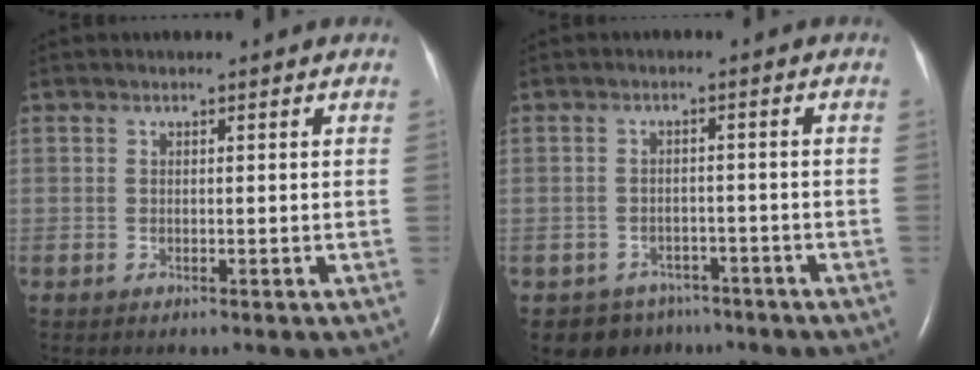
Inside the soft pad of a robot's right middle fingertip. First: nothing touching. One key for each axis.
{"total": 5.3, "fx": -3.9, "fy": 3.6, "fz": 0.1, "tx": 0.004, "ty": 0.011, "tz": -0.052}